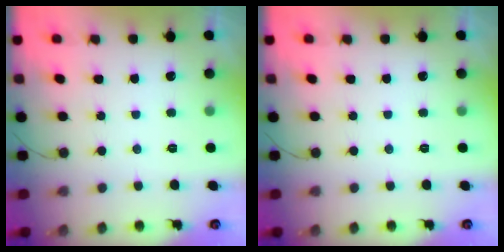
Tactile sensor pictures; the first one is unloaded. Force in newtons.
{"total": 0.0}